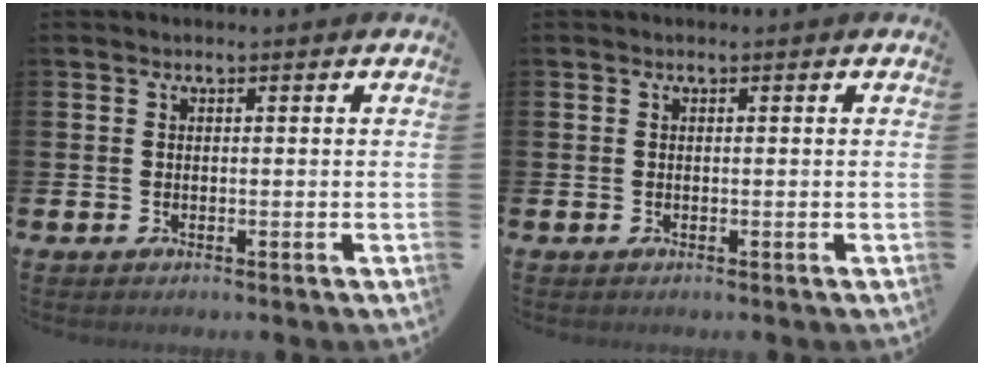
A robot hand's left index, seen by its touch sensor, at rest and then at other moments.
{"total": 0.0}